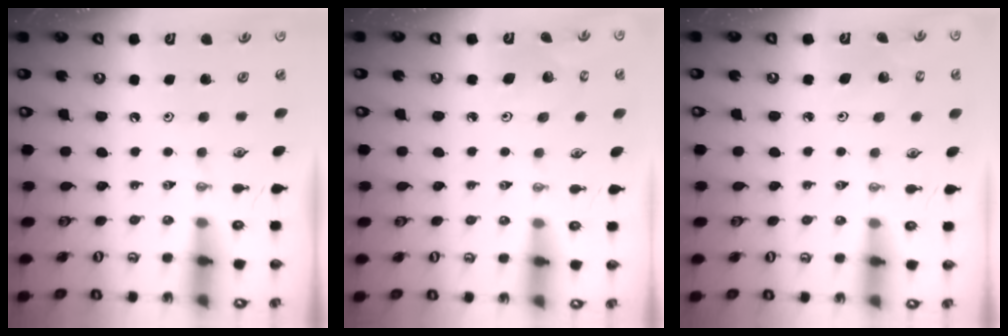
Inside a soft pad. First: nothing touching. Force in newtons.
{"total": 4.7, "press": 4.7, "slide": 0.5}
{"total": 2.0, "press": 2.0, "slide": 0.2}